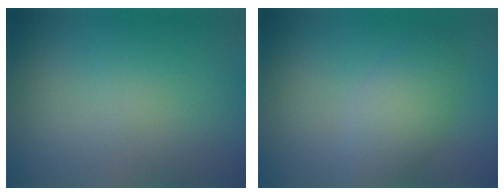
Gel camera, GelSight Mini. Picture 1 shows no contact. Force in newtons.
{"total": 3.7, "press": 3.7, "slide": 0.2}